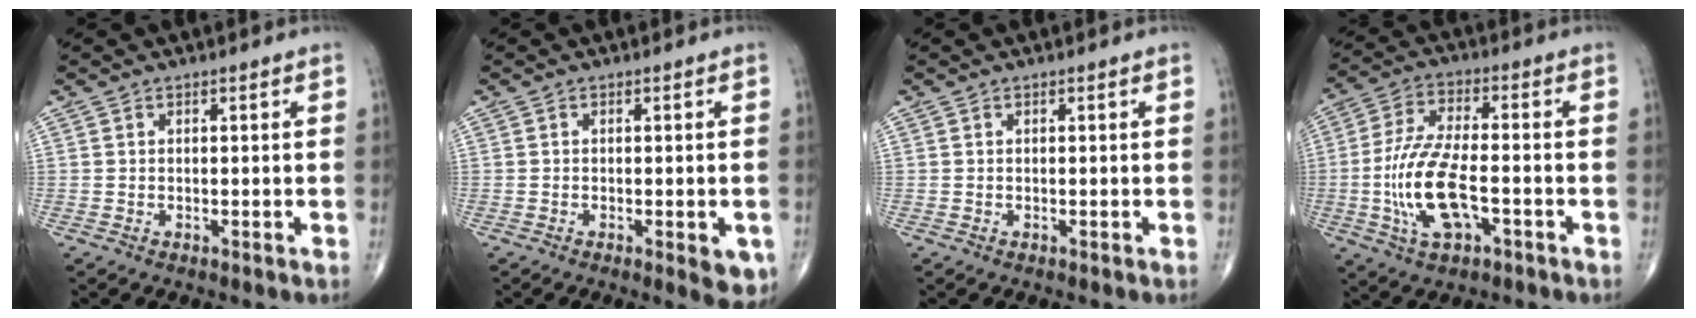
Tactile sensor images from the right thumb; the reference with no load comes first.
{"total": 5.2, "force": [-1.8, 1.8, 4.5], "torque": [-0.041, -0.008, -0.018]}
{"total": 0.0}
{"total": 13.6, "force": [-3.3, 5.9, 11.8], "torque": [-0.246, 0.017, -0.061]}